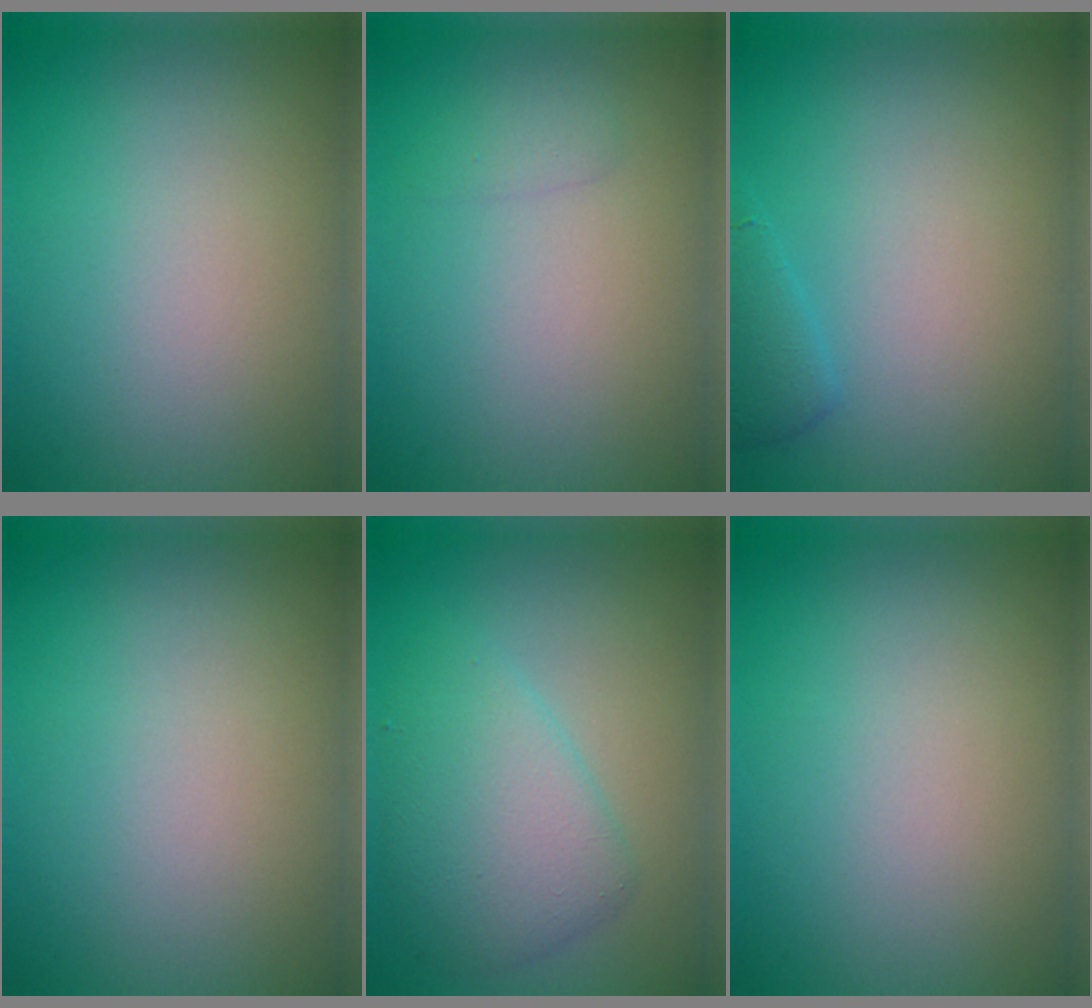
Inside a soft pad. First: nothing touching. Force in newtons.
{"total": 0.9, "press": 0.9, "slide": 0.1}
{"total": 1.4, "press": 1.4, "slide": 0.1}
{"total": 0.0}
{"total": 4.5, "press": 4.5, "slide": 0.1}
{"total": 0.0}